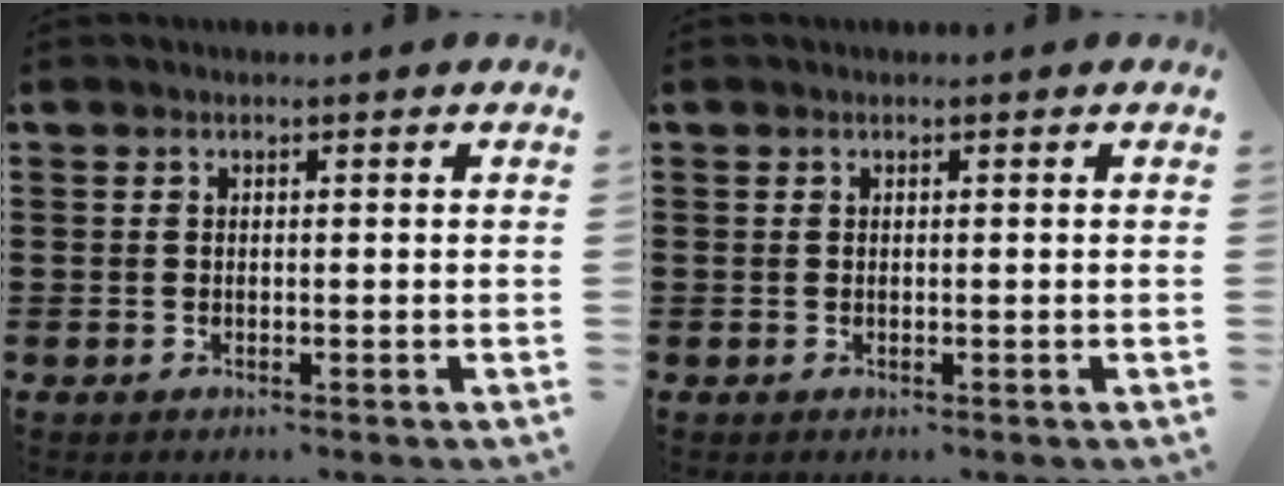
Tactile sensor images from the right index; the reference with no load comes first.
{"total": 0.0}